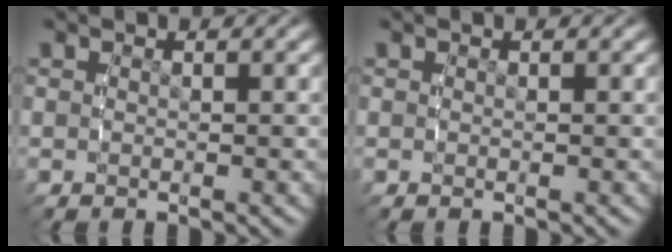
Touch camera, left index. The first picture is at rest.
{"total": 0.0}